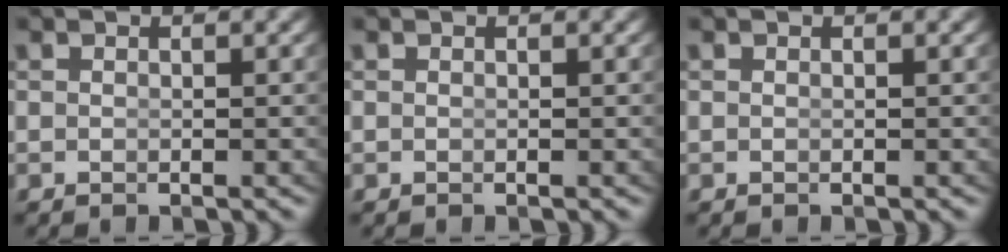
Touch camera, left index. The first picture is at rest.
{"total": 0.0}
{"total": 0.0}